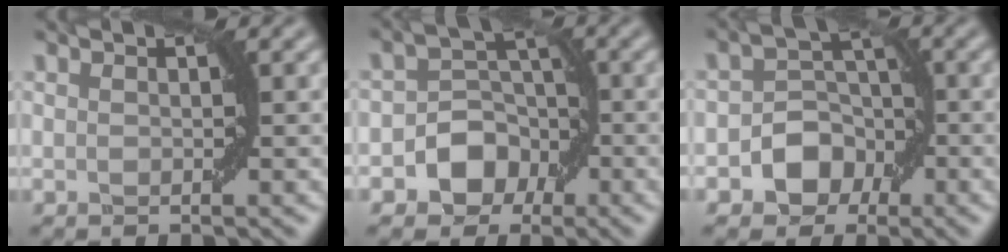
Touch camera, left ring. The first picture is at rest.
{"total": 4.8, "force": [-2.0, 3.9, 1.9], "torque": [0.008, 0.013, -0.053]}
{"total": 4.3, "force": [-1.8, 3.5, 1.9], "torque": [0.005, 0.008, -0.042]}